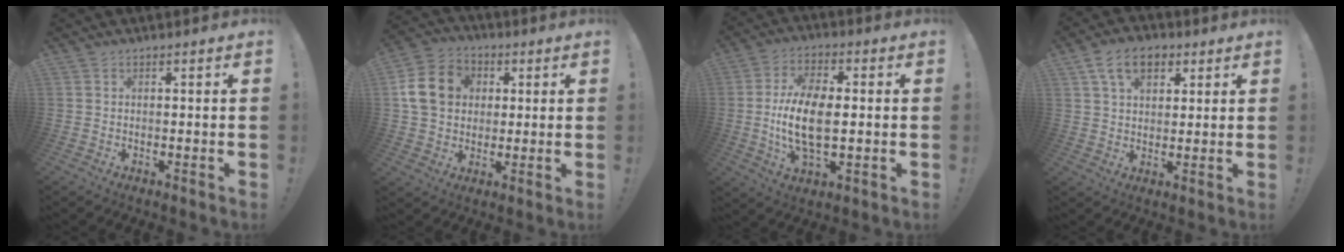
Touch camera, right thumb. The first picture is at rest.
{"total": 14.2, "force": [2.8, 11.9, 7.3], "torque": [-0.126, 0.009, 0.062]}
{"total": 16.1, "force": [-1.1, 8.2, 13.8], "torque": [-0.267, -0.004, -0.027]}
{"total": 10.3, "force": [4.7, 6.7, 6.3], "torque": [-0.094, 0.000, 0.088]}